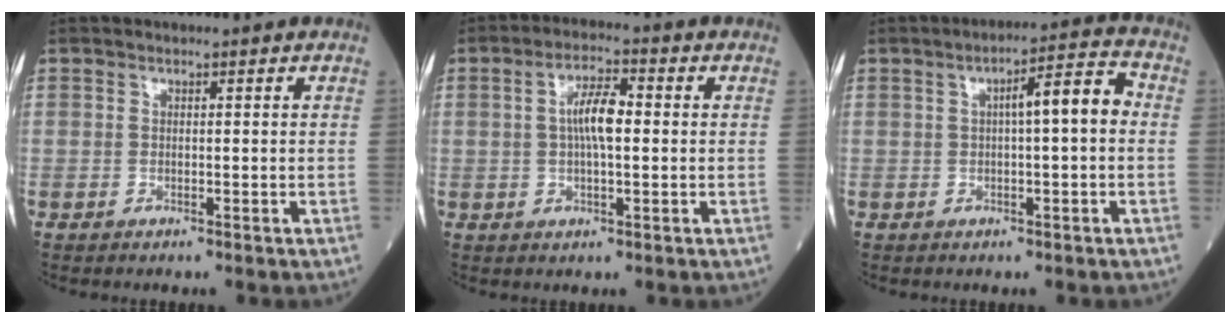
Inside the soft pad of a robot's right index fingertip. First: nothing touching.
{"total": 5.9, "force": [0.5, 1.5, 5.7], "torque": [-0.108, 0.012, 0.006]}
{"total": 6.7, "force": [0.6, 0.9, 6.6], "torque": [-0.101, 0.022, 0.005]}